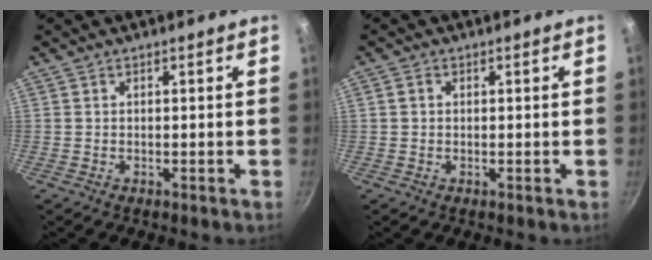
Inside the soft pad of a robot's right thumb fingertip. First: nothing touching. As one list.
[{"total": 1.3, "force": [0.2, 1.1, 0.6], "torque": [-0.010, 0.005, 0.002]}]